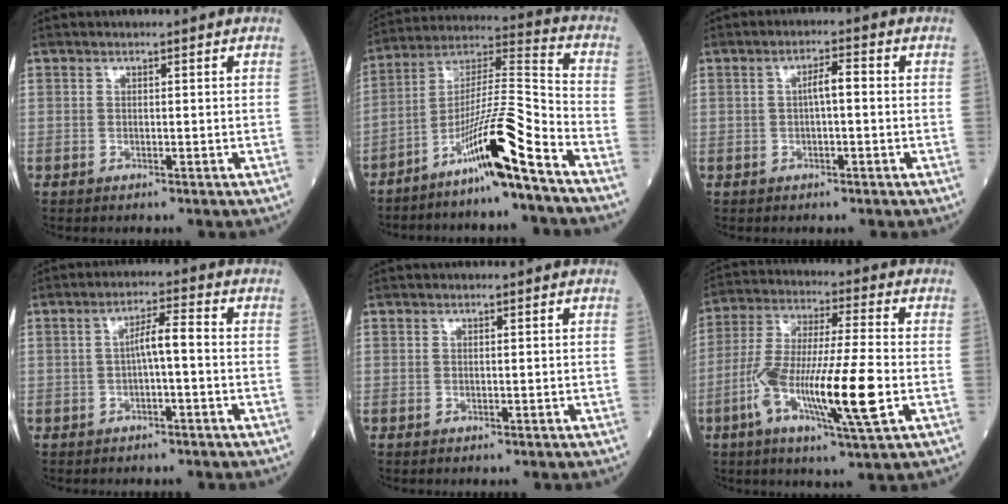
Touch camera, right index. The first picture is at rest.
{"total": 13.5, "force": [-8.6, -0.7, 10.4], "torque": [-0.194, 0.002, -0.155]}
{"total": 2.9, "force": [0.1, 0.5, 2.8], "torque": [-0.053, 0.005, 0.002]}
{"total": 4.0, "force": [-0.4, 0.4, 3.9], "torque": [-0.068, 0.011, -0.004]}
{"total": 0.0}
{"total": 15.6, "force": [-4.4, 0.9, 15.0], "torque": [-0.293, -0.009, -0.081]}